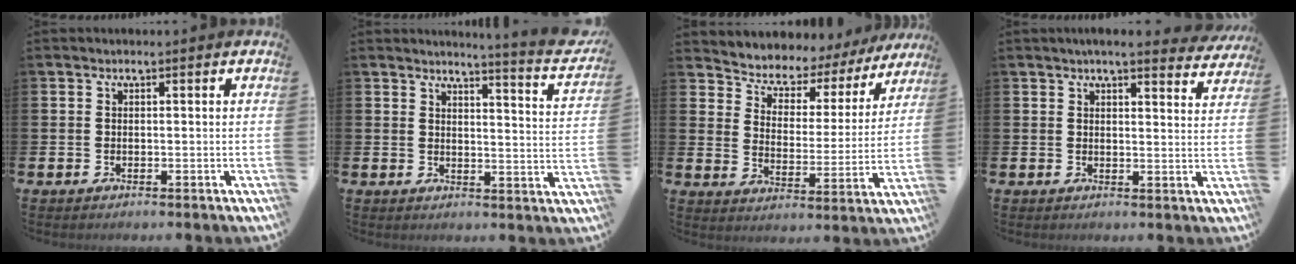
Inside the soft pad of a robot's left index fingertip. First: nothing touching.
{"total": 4.2, "force": [3.9, -0.6, 1.3], "torque": [-0.013, -0.049, 0.056]}
{"total": 5.2, "force": [4.7, 2.2, 0.1], "torque": [-0.041, -0.041, 0.076]}
{"total": 4.4, "force": [4.2, 0.1, 1.3], "torque": [-0.017, -0.024, 0.071]}